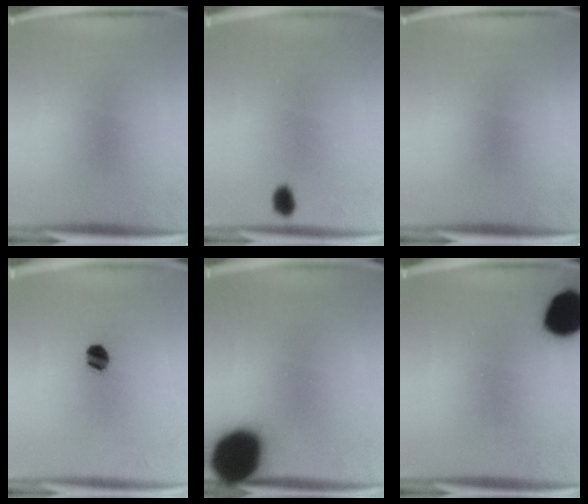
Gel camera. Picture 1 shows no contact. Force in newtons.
{"total": 2.4}
{"total": 0.0}
{"total": 4.8}
{"total": 21.3}
{"total": 12.9}